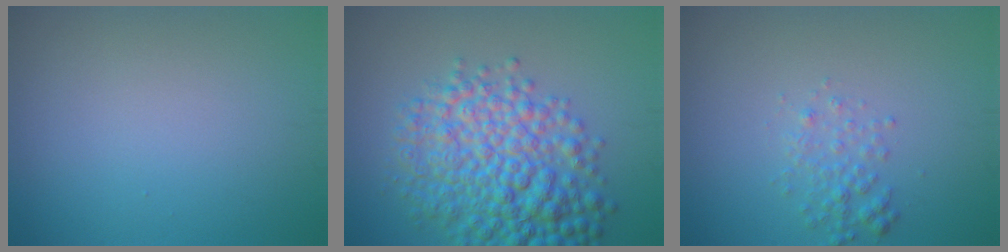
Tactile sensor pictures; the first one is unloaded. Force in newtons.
{"total": 8.4, "press": 8.4, "slide": 0.2}
{"total": 1.8, "press": 1.8, "slide": 0.1}